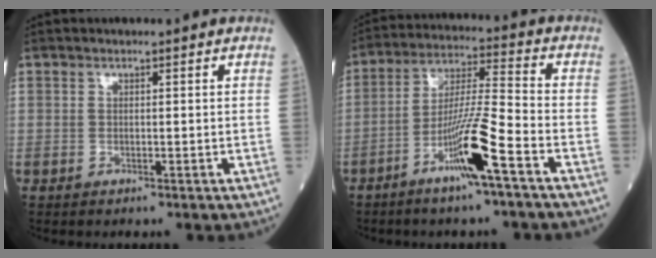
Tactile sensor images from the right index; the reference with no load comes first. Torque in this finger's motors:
{"motor_torque": [0.66, -0.43, 0.96, 0.21]}